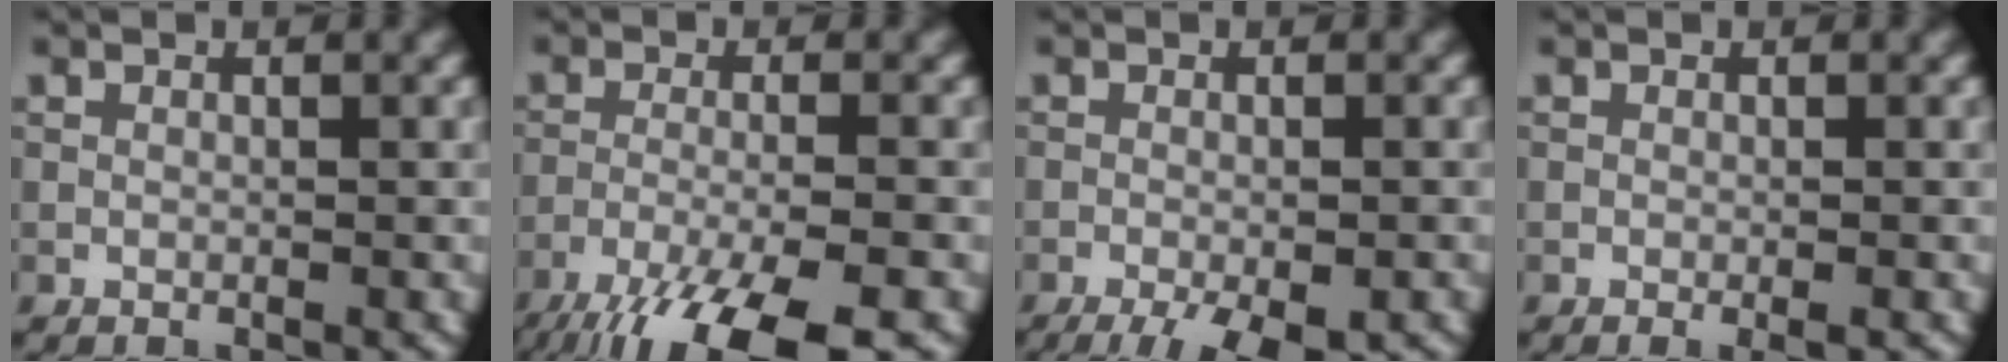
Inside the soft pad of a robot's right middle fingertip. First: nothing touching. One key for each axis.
{"total": 10.1, "fx": -7.2, "fy": 2.0, "fz": 6.8, "tx": -0.113, "ty": -0.024, "tz": -0.122}
{"total": 6.5, "fx": -4.1, "fy": 1.8, "fz": 4.6, "tx": -0.071, "ty": -0.022, "tz": -0.059}
{"total": 1.0, "fx": -0.4, "fy": 0.1, "fz": 1.0, "tx": -0.014, "ty": -0.005, "tz": -0.007}